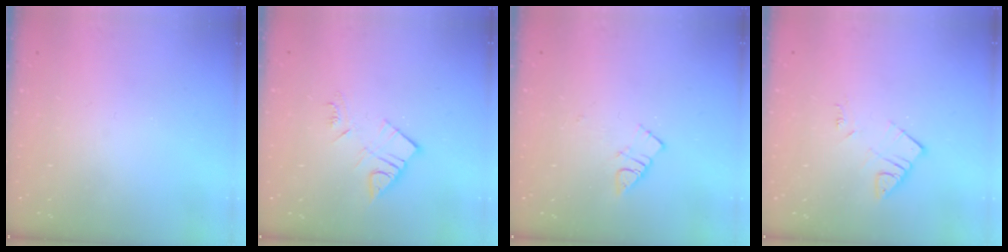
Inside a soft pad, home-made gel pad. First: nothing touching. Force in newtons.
{"total": 8.9, "press": 8.9, "slide": 0.5}
{"total": 4.8, "press": 4.7, "slide": 0.8}
{"total": 4.4, "press": 4.4, "slide": 0.2}